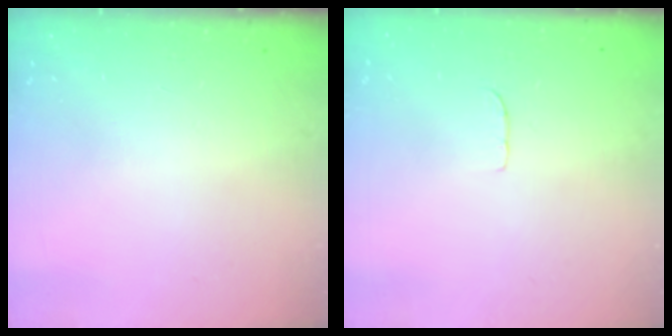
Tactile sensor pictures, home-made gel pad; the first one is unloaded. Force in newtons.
{"total": 3.3, "press": 3.3, "slide": 0.2}